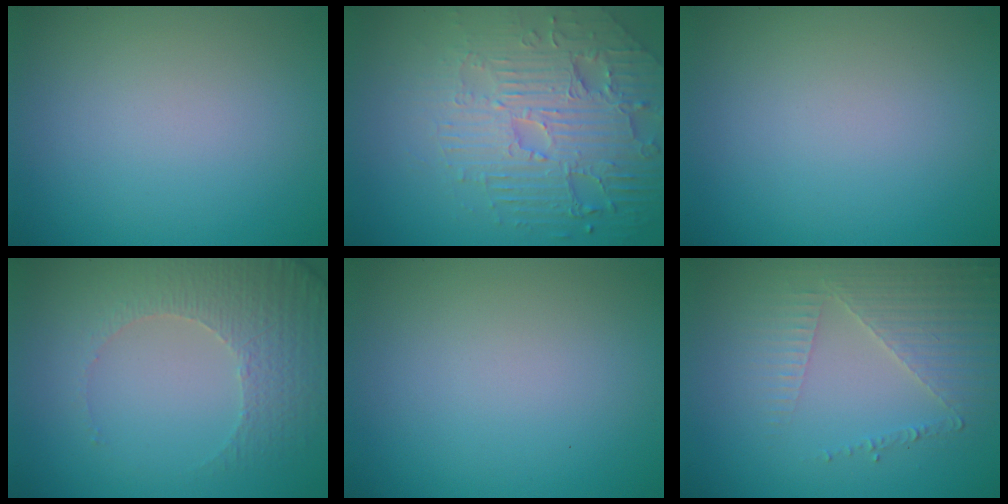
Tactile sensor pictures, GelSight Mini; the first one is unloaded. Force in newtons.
{"total": 6.9, "press": 5.3, "slide": 4.4}
{"total": 0.0}
{"total": 4.8, "press": 3.5, "slide": 3.4}
{"total": 0.0}
{"total": 3.5, "press": 3.2, "slide": 1.4}